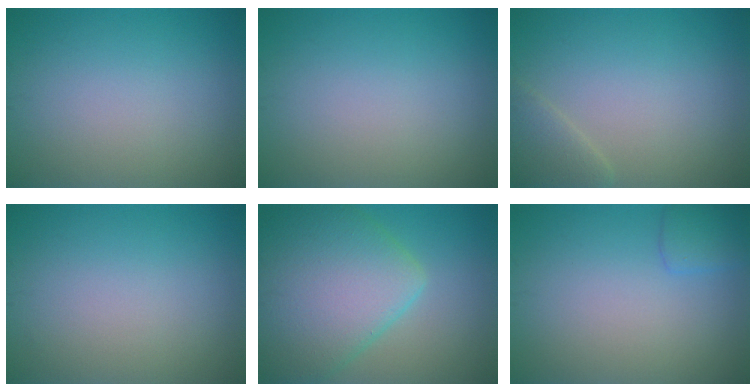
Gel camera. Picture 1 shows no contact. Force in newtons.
{"total": 0.0}
{"total": 2.0, "press": 2.0, "slide": 0.2}
{"total": 0.0}
{"total": 9.7, "press": 9.7, "slide": 0.6}
{"total": 1.7, "press": 1.7, "slide": 0.1}